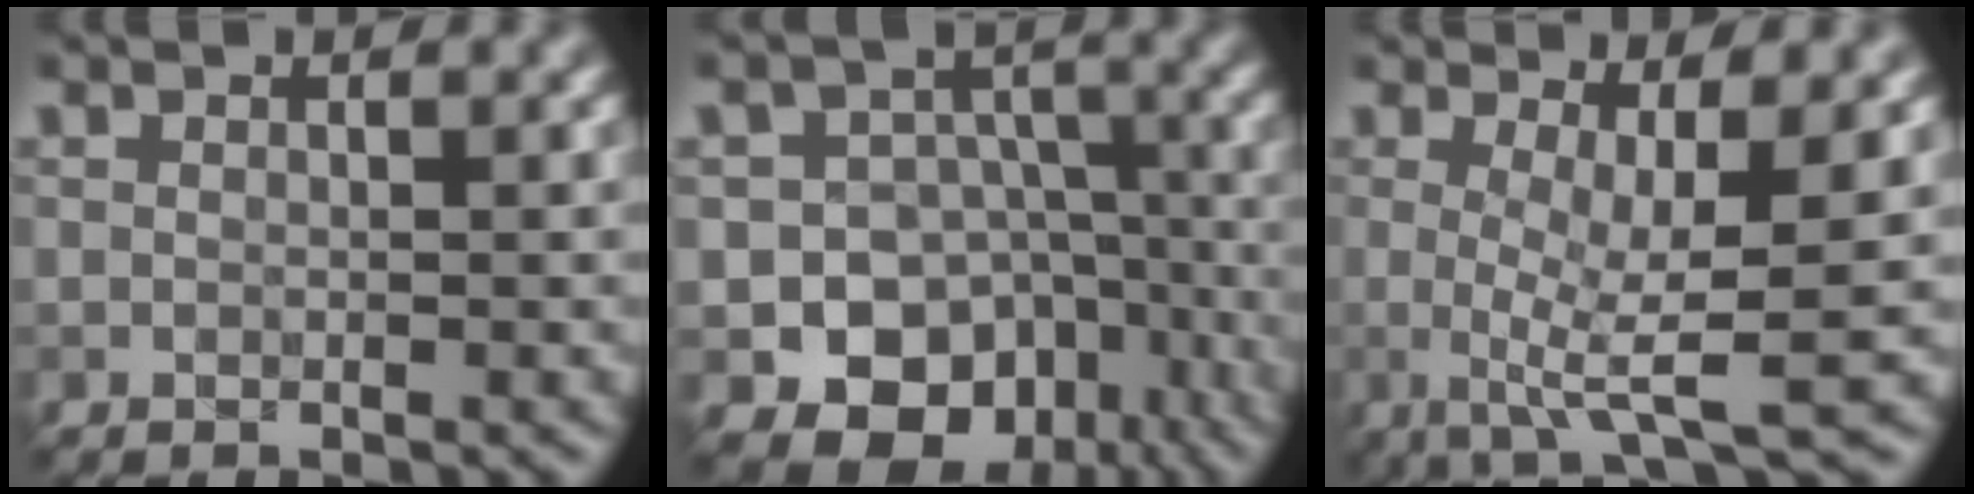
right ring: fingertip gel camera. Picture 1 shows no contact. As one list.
[{"total": 13.8, "force": [-6.4, 11.5, 4.2], "torque": [-0.047, -0.015, -0.099]}, {"total": 5.6, "force": [0.1, 1.0, 5.5], "torque": [-0.091, -0.007, -0.001]}]